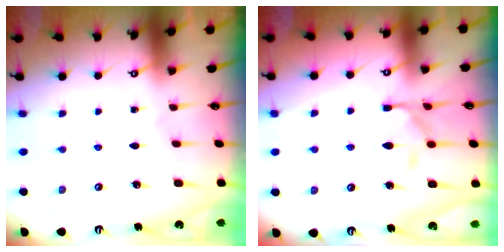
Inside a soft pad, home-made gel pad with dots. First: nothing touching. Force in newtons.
{"total": 12.4, "press": 12.4, "slide": 1.2}